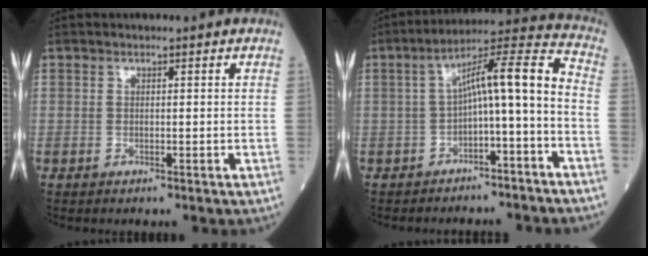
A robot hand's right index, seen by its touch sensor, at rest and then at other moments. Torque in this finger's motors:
{"motor_torque": [0.90, -0.12, 0.46, 0.11]}